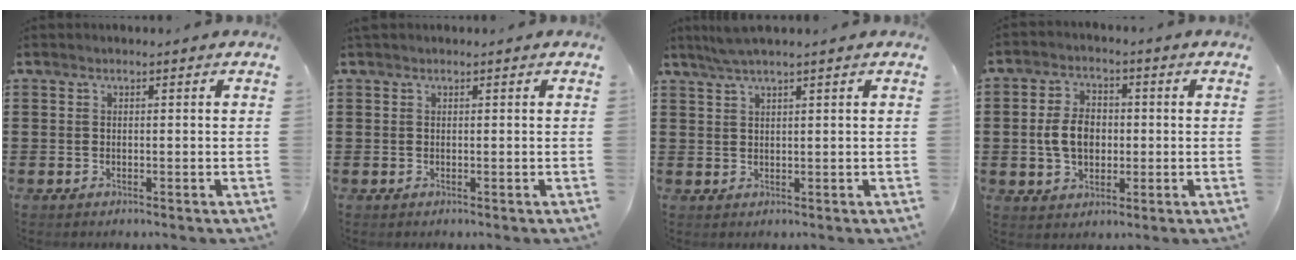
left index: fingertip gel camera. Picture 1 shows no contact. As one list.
[{"total": 0.0}, {"total": 2.5, "force": [1.8, -0.2, 1.7], "torque": [-0.034, 0.001, 0.032]}, {"total": 6.4, "force": [-0.3, 4.4, 4.7], "torque": [-0.101, 0.005, -0.013]}]